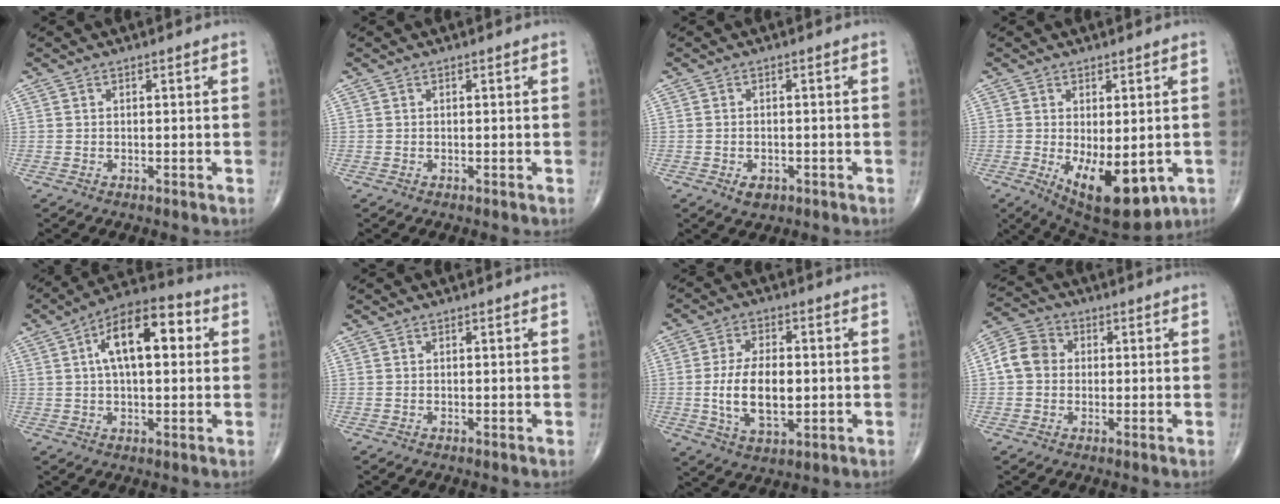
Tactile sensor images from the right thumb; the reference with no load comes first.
{"total": 0.0}
{"total": 2.6, "force": [-1.1, 1.7, 1.5], "torque": [-0.015, 0.004, -0.009]}
{"total": 13.1, "force": [-3.7, 6.1, 11.0], "torque": [-0.155, -0.019, -0.033]}
{"total": 13.9, "force": [3.1, 6.5, 11.8], "torque": [-0.183, 0.025, 0.041]}
{"total": 0.0}
{"total": 11.3, "force": [-0.9, 6.1, 9.5], "torque": [-0.167, -0.001, -0.010]}
{"total": 6.8, "force": [0.2, 5.8, 3.5], "torque": [-0.056, 0.020, -0.007]}